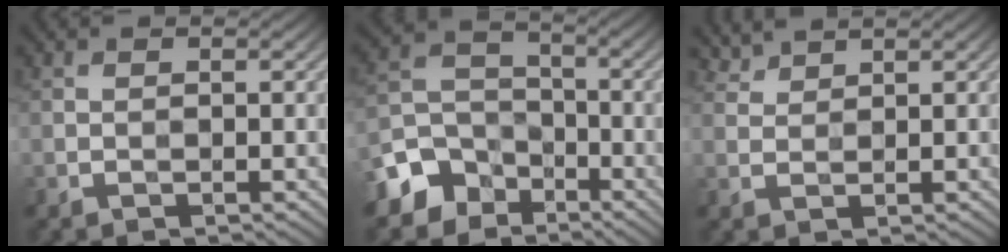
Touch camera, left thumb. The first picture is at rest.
{"total": 8.8, "force": [-5.4, 6.5, 2.4], "torque": [-0.064, -0.013, -0.122]}
{"total": 1.8, "force": [1.8, 0.3, 0.0], "torque": [-0.009, -0.002, 0.042]}